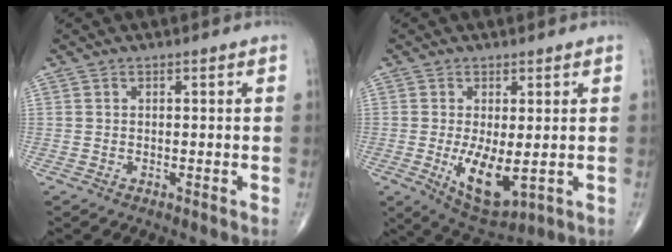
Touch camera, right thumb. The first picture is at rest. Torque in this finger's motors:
{"motor_torque": [1.86, 2.62, 0.96, -0.13, 0.26]}